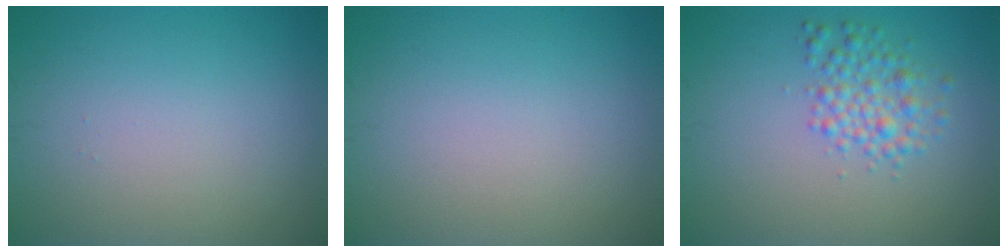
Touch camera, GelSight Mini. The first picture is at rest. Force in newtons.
{"total": 0.0}
{"total": 2.8, "press": 2.8, "slide": 0.0}